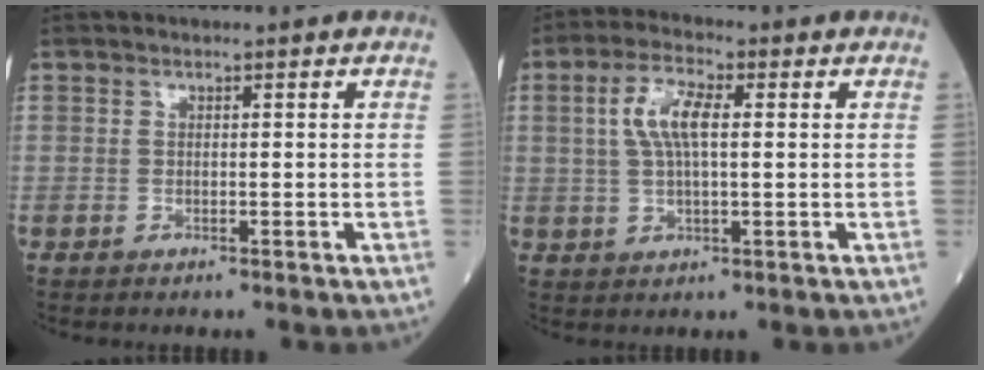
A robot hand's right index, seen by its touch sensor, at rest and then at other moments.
{"total": 6.6, "force": [1.3, 2.0, 6.2], "torque": [-0.132, 0.011, 0.027]}